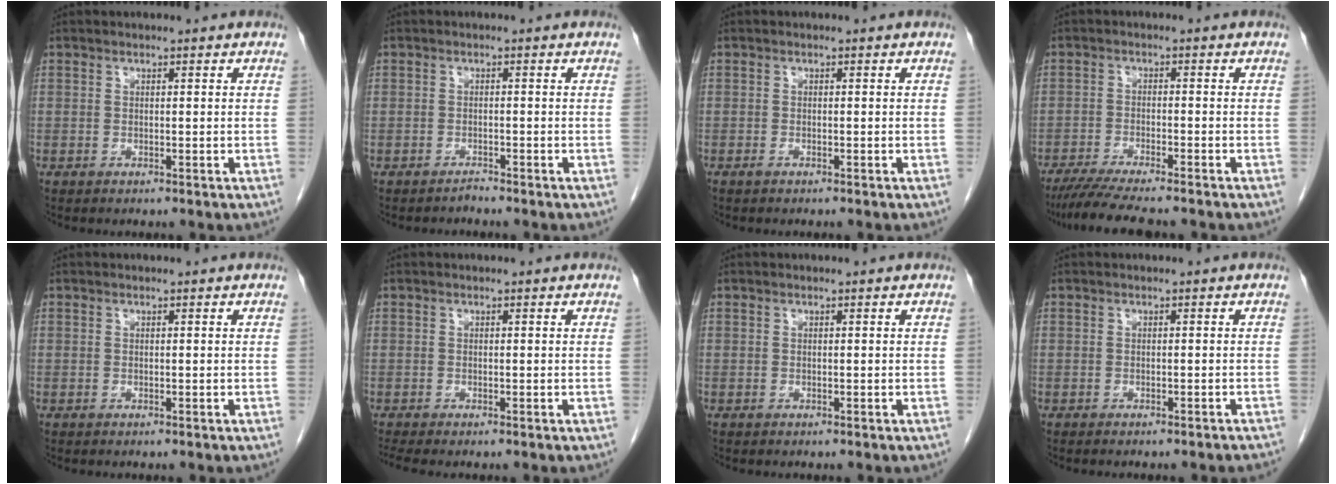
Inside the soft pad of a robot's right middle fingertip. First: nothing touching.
{"total": 0.9, "force": [-0.8, 0.0, -0.2], "torque": [0.008, -0.003, -0.014]}
{"total": 0.5, "force": [-0.4, 0.0, 0.3], "torque": [-0.010, 0.000, -0.008]}
{"total": 9.2, "force": [-7.8, 0.5, 4.7], "torque": [-0.072, -0.021, -0.124]}
{"total": 0.0}
{"total": 1.1, "force": [-1.0, -0.2, 0.5], "torque": [-0.016, -0.005, -0.021]}
{"total": 0.0}
{"total": 5.0, "force": [-4.7, 0.1, 1.8], "torque": [-0.019, -0.011, -0.053]}